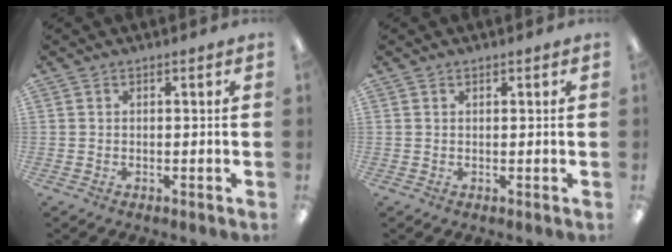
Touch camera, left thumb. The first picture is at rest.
{"total": 0.5, "force": [0.5, 0.3, 0.1], "torque": [-0.002, 0.002, 0.008]}